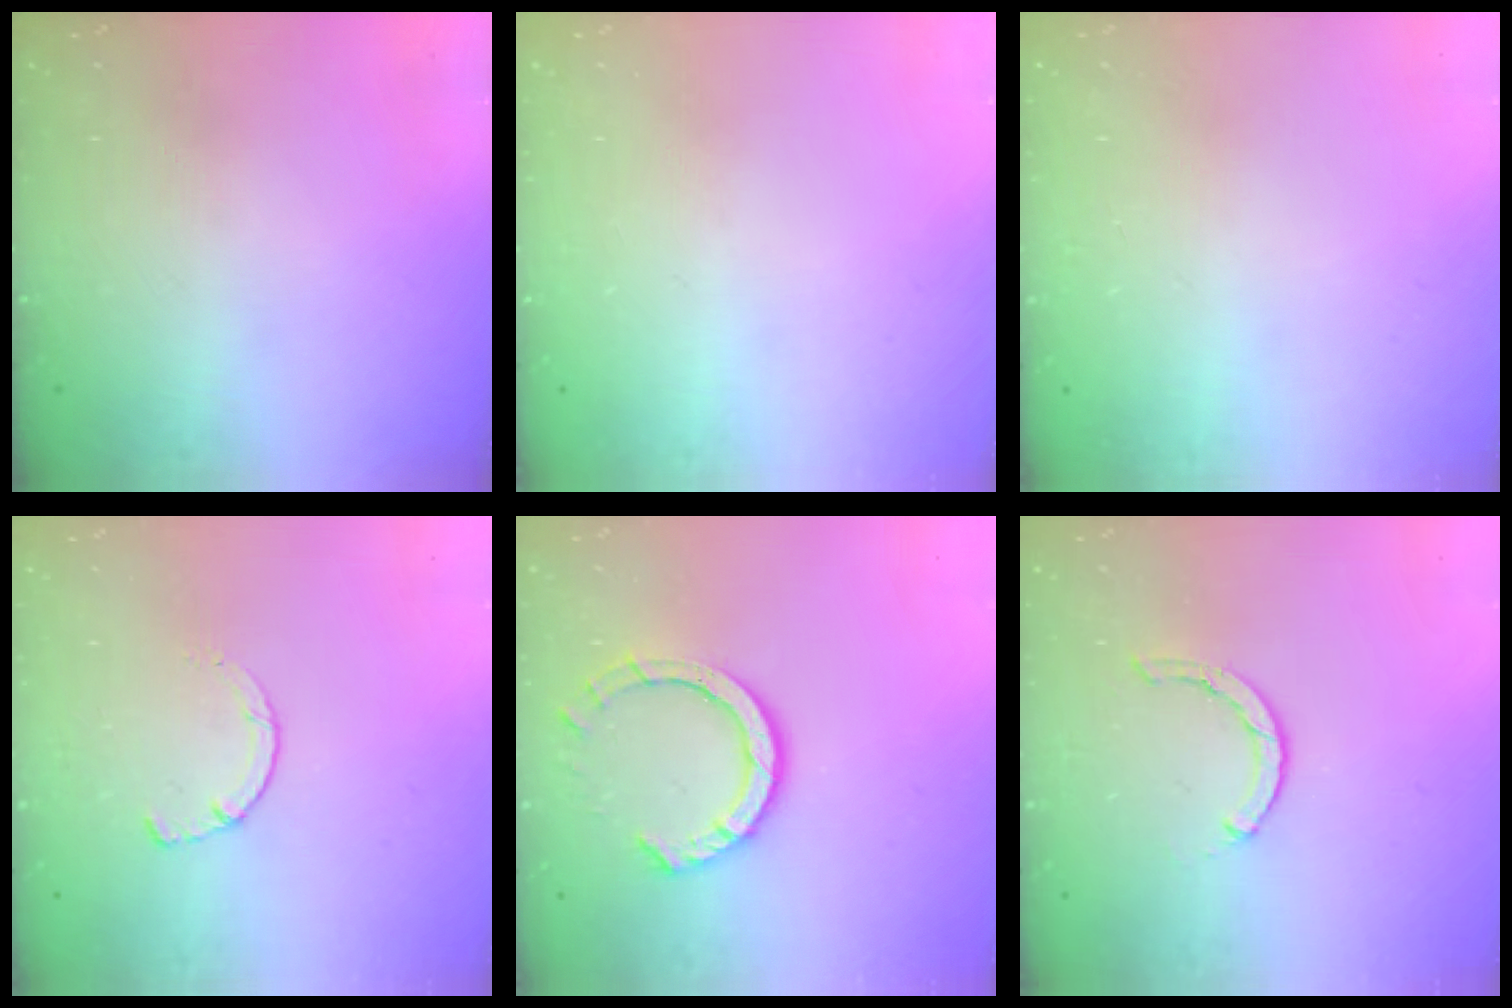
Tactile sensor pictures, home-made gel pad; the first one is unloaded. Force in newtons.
{"total": 0.0}
{"total": 2.4, "press": 2.4, "slide": 0.2}
{"total": 1.4, "press": 1.4, "slide": 0.3}
{"total": 8.9, "press": 8.8, "slide": 0.8}
{"total": 1.2, "press": 1.2, "slide": 0.2}